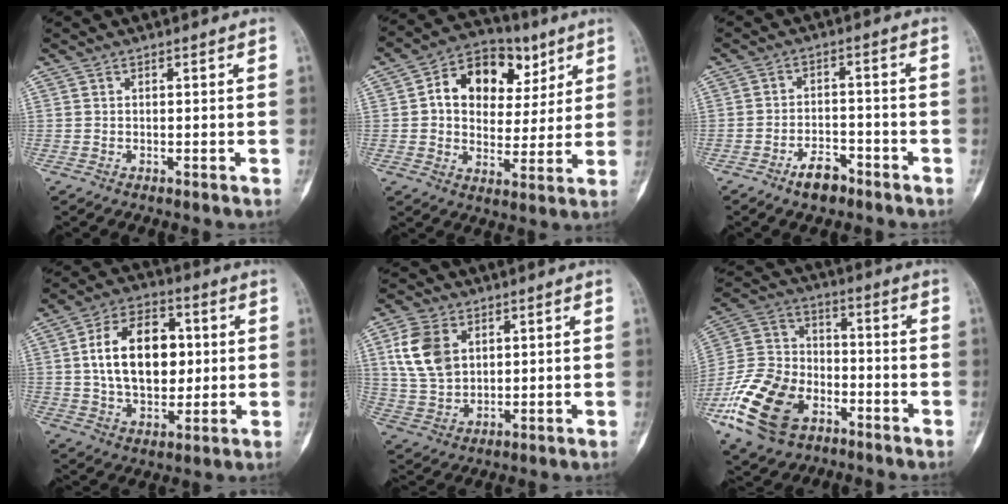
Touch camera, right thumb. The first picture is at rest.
{"total": 16.2, "force": [1.8, 12.9, 9.5], "torque": [-0.079, 0.027, 0.027]}
{"total": 5.2, "force": [-3.6, 2.6, 2.7], "torque": [-0.033, 0.029, -0.059]}
{"total": 17.0, "force": [2.3, 11.0, 12.9], "torque": [-0.183, 0.006, 0.038]}
{"total": 10.9, "force": [3.4, 7.6, 7.0], "torque": [-0.128, -0.009, 0.074]}
{"total": 19.5, "force": [-9.0, 12.5, 11.9], "torque": [-0.228, 0.047, -0.172]}